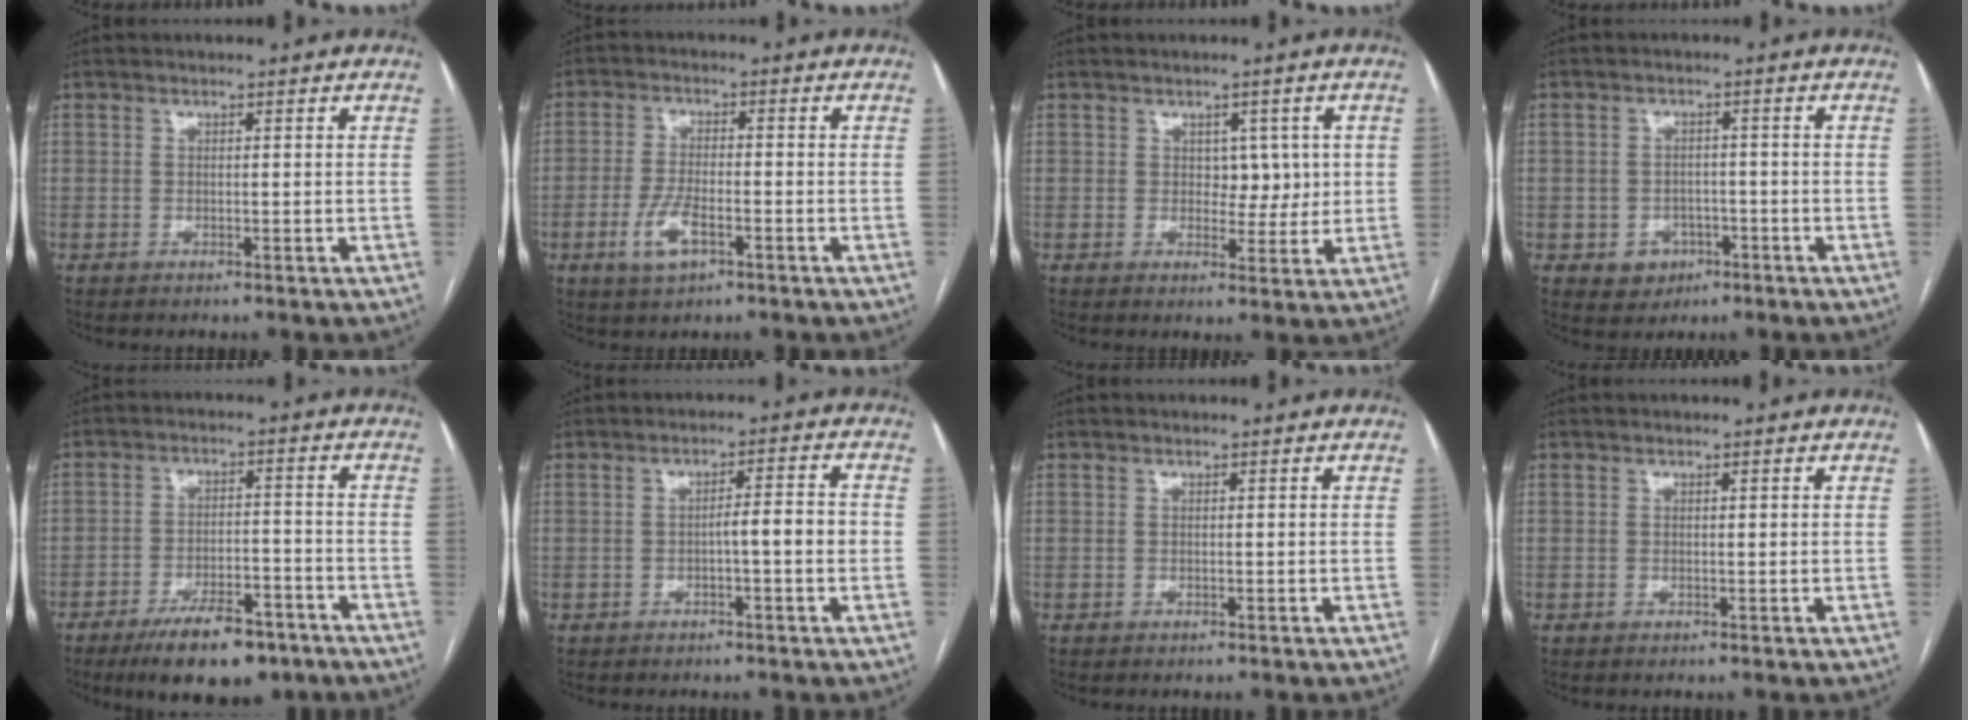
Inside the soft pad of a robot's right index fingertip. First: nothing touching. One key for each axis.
{"total": 5.7, "fx": -2.6, "fy": 2.1, "fz": 4.6, "tx": -0.095, "ty": -0.004, "tz": -0.045}
{"total": 4.0, "fx": 0.8, "fy": 2.8, "fz": 2.8, "tx": -0.026, "ty": 0.005, "tz": 0.016}
{"total": 4.3, "fx": -1.8, "fy": 3.8, "fz": 1.2, "tx": -0.007, "ty": 0.009, "tz": -0.017}
{"total": 11.2, "fx": -7.9, "fy": 4.0, "fz": 6.7, "tx": -0.104, "ty": -0.001, "tz": -0.126}
{"total": 4.3, "fx": -0.9, "fy": 0.3, "fz": 4.1, "tx": -0.059, "ty": 0.013, "tz": -0.014}
{"total": 0.0}
{"total": 0.0}